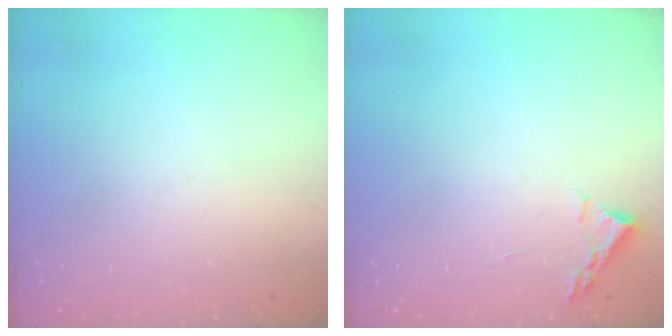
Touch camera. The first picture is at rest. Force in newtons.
{"total": 2.4, "press": 2.3, "slide": 0.3}